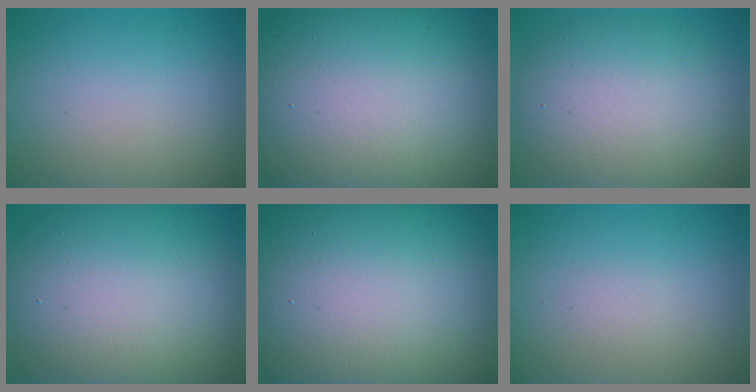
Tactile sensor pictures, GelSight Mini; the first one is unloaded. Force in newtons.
{"total": 18.9, "press": 18.9, "slide": 0.9}
{"total": 9.3, "press": 9.3, "slide": 0.8}
{"total": 14.5, "press": 14.5, "slide": 1.0}
{"total": 21.8, "press": 21.8, "slide": 1.0}
{"total": 0.7, "press": 0.7, "slide": 0.0}